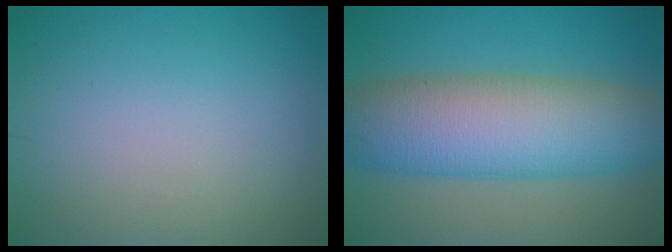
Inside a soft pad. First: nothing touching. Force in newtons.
{"total": 10.6, "press": 10.6, "slide": 0.3}